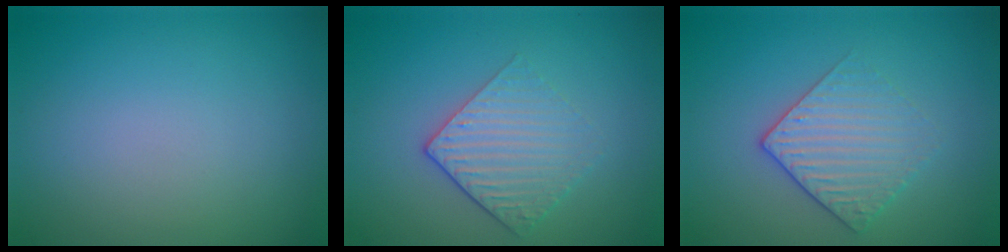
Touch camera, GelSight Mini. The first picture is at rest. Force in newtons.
{"total": 3.4, "press": 2.6, "slide": 2.3}
{"total": 3.0, "press": 2.7, "slide": 1.3}